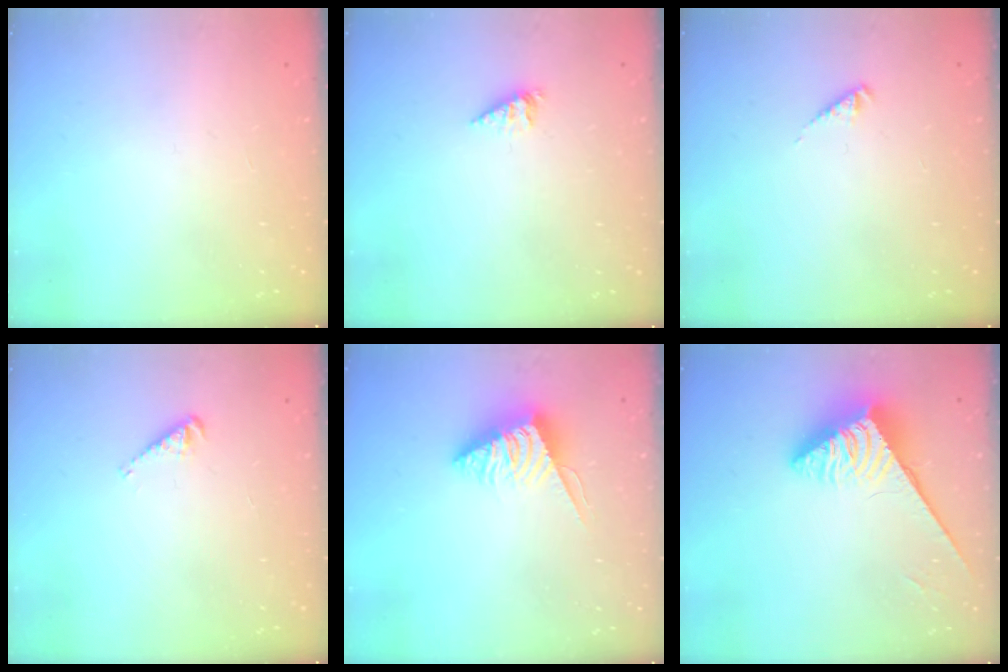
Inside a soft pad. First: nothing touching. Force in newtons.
{"total": 2.1, "press": 2.1, "slide": 0.3}
{"total": 2.3, "press": 2.3, "slide": 0.4}
{"total": 2.9, "press": 2.9, "slide": 0.3}
{"total": 5.8, "press": 5.8, "slide": 0.1}
{"total": 4.3, "press": 4.3, "slide": 0.4}